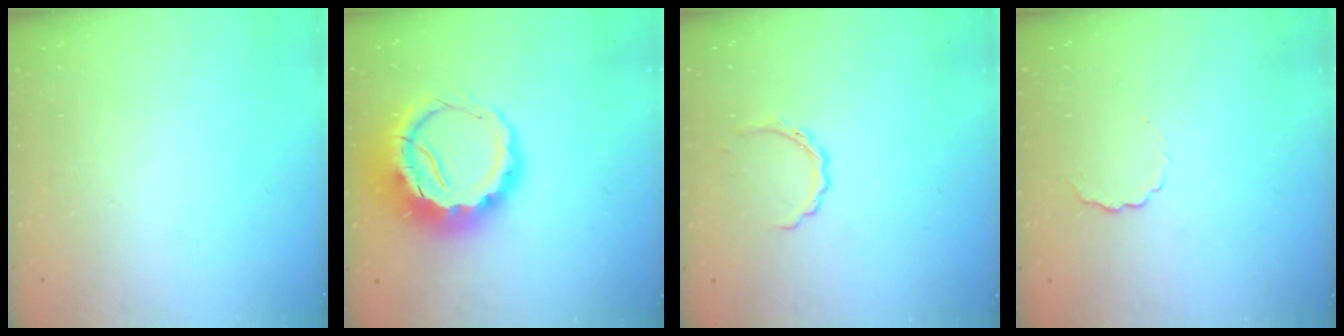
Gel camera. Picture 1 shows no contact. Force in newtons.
{"total": 11.1, "press": 10.8, "slide": 2.5}
{"total": 4.3, "press": 4.2, "slide": 0.9}
{"total": 4.2, "press": 4.1, "slide": 0.9}